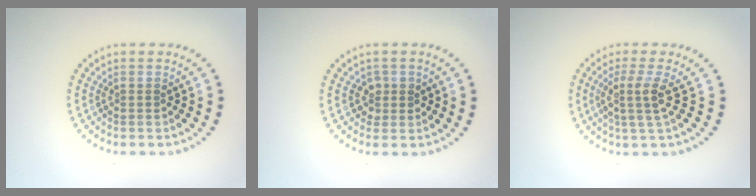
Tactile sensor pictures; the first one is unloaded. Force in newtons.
{"total": 1.3, "press": 1.2, "slide": 0.6}
{"total": 2.7, "press": 2.0, "slide": 1.8}